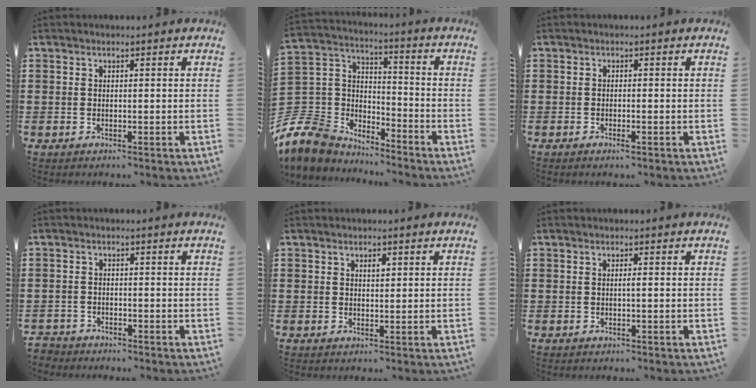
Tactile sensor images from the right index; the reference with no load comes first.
{"total": 8.7, "force": [-6.8, 5.2, 1.7], "torque": [-0.096, -0.004, -0.141]}
{"total": 0.9, "force": [-0.6, 0.1, 0.7], "torque": [-0.013, -0.004, -0.010]}
{"total": 1.9, "force": [-1.9, 0.4, -0.2], "torque": [-0.004, 0.001, -0.043]}
{"total": 1.2, "force": [0.5, 0.6, 1.0], "torque": [-0.012, 0.001, 0.007]}
{"total": 0.6, "force": [-0.2, 0.0, 0.6], "torque": [-0.013, -0.003, -0.004]}